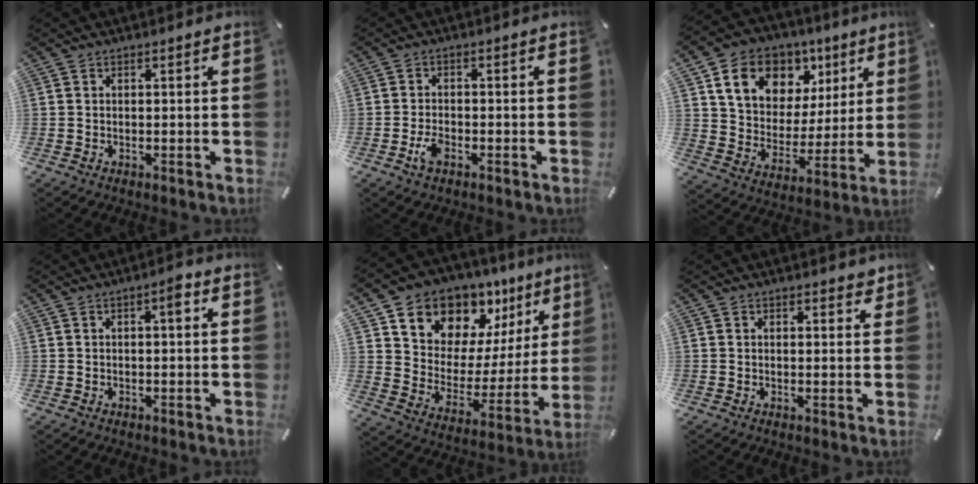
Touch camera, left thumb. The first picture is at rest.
{"total": 3.3, "force": [-1.7, 1.7, 2.3], "torque": [-0.052, 0.002, -0.031]}
{"total": 14.4, "force": [7.8, 11.0, 5.2], "torque": [-0.092, -0.039, 0.147]}
{"total": 2.6, "force": [0.5, 0.8, 2.4], "torque": [-0.033, 0.003, 0.002]}
{"total": 11.4, "force": [9.5, 6.2, -0.5], "torque": [-0.004, -0.115, 0.172]}
{"total": 1.4, "force": [1.0, 0.9, 0.5], "torque": [0.006, -0.005, 0.016]}